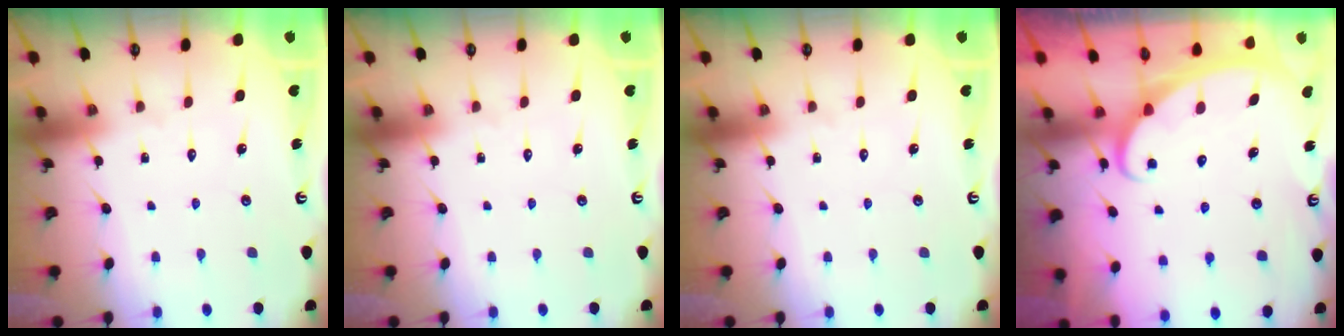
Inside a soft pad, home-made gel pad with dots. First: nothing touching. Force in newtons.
{"total": 0.0}
{"total": 0.0}
{"total": 2.5, "press": 2.4, "slide": 0.4}